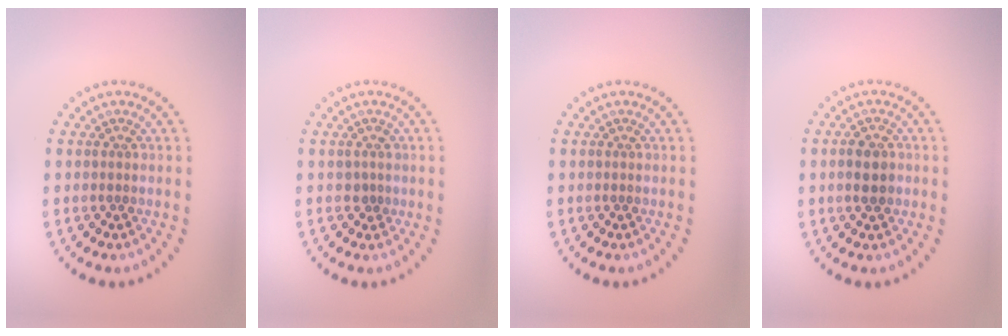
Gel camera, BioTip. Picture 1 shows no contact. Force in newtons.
{"total": 1.1, "press": 0.9, "slide": 0.7}
{"total": 0.0}
{"total": 2.2, "press": 2.2, "slide": 0.1}